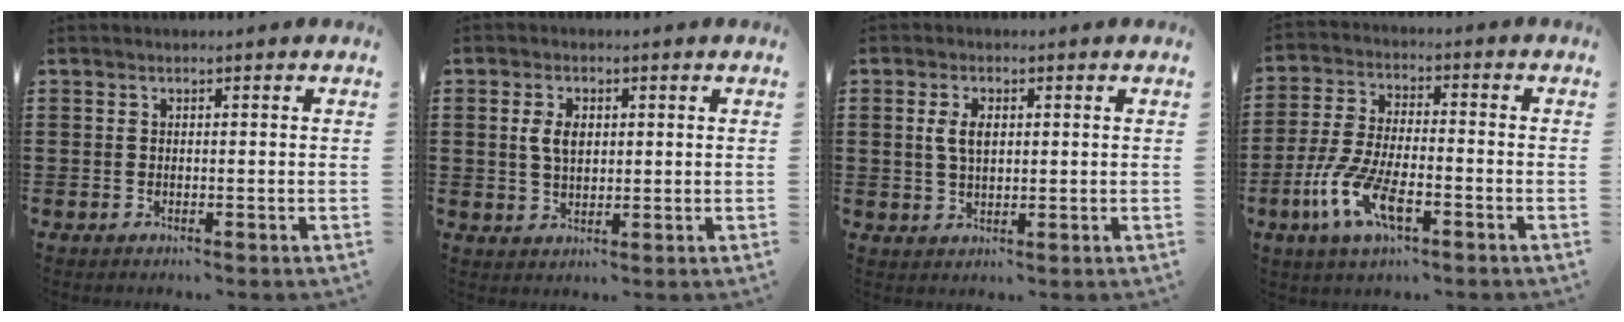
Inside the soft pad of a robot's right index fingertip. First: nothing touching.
{"total": 3.9, "force": [0.7, 2.3, 3.1], "torque": [-0.074, 0.008, 0.009]}
{"total": 3.7, "force": [0.7, 1.9, 3.1], "torque": [-0.065, 0.009, 0.011]}
{"total": 9.7, "force": [-4.4, 3.7, 7.8], "torque": [-0.187, -0.009, -0.085]}